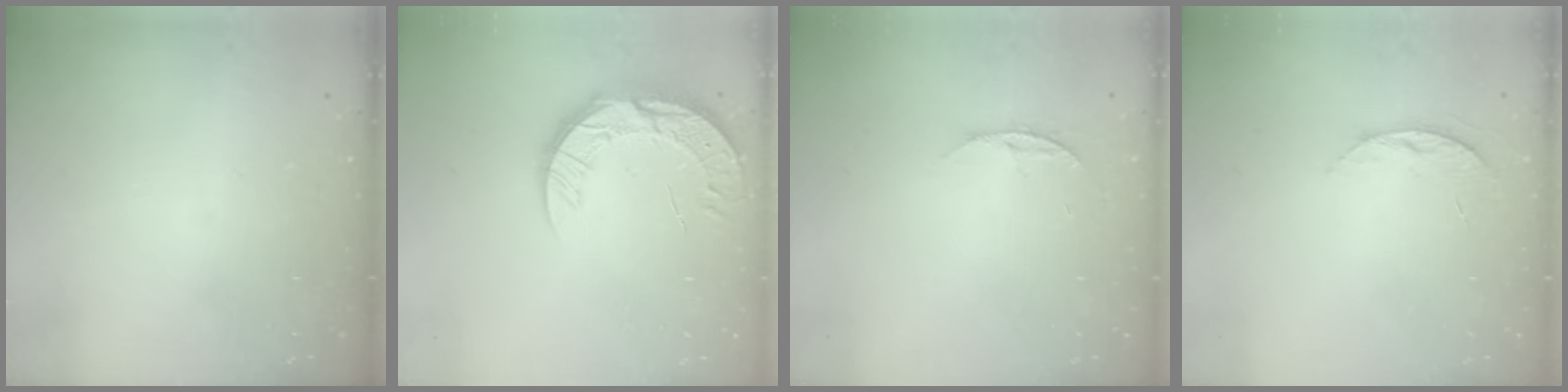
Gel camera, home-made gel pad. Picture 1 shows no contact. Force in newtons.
{"total": 13.0, "press": 12.9, "slide": 1.0}
{"total": 4.4, "press": 4.4, "slide": 0.5}
{"total": 5.8, "press": 5.8, "slide": 0.6}